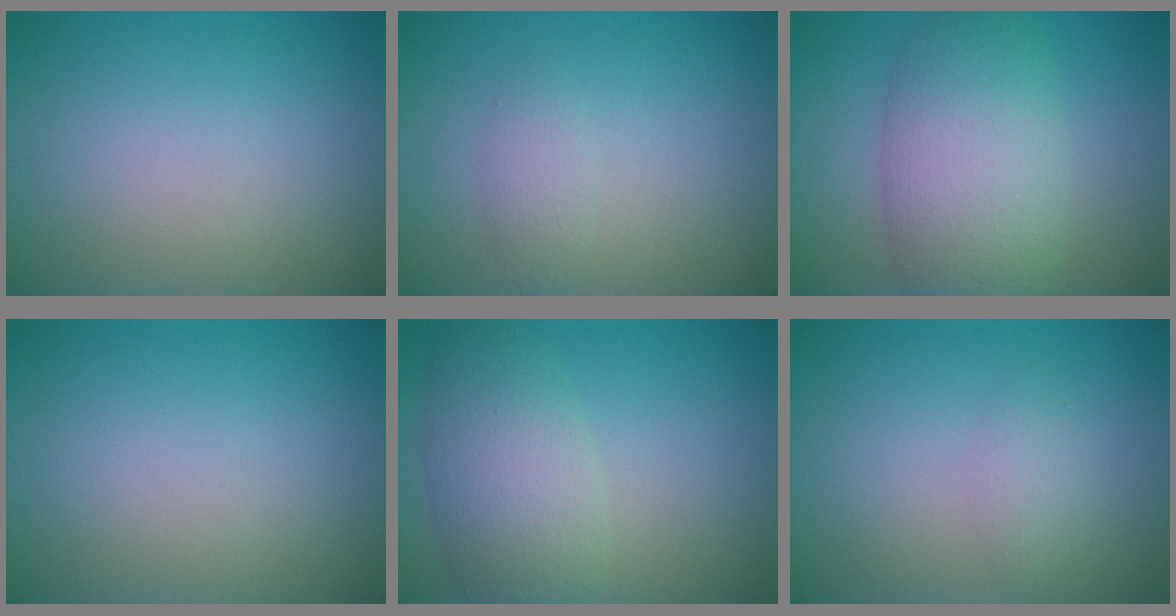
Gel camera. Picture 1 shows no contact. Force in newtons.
{"total": 1.3, "press": 1.3, "slide": 0.1}
{"total": 7.9, "press": 7.9, "slide": 0.4}
{"total": 0.0}
{"total": 5.5, "press": 5.5, "slide": 0.2}
{"total": 1.4, "press": 1.4, "slide": 0.1}